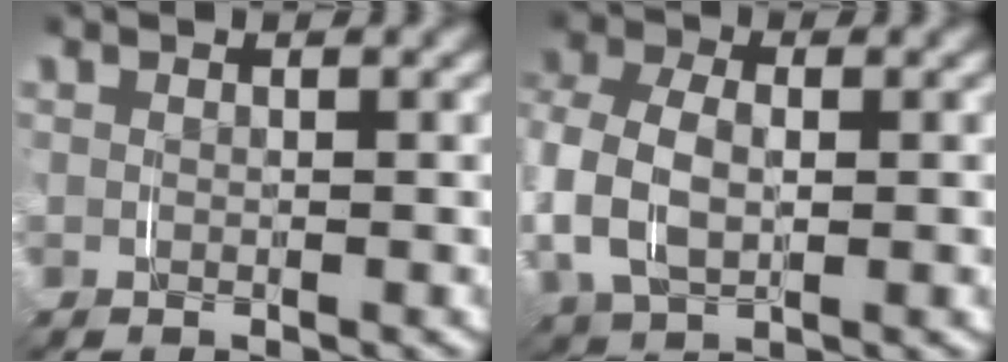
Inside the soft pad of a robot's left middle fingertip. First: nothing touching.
{"total": 2.4, "force": [-0.3, 2.0, 1.3], "torque": [-0.038, -0.001, -0.011]}